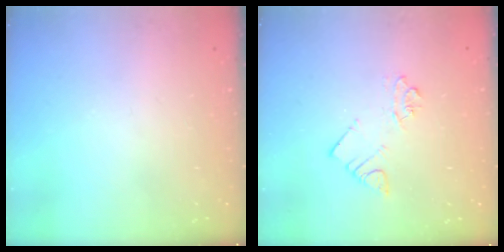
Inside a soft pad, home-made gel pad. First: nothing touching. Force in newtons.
{"total": 4.2, "press": 4.1, "slide": 0.6}